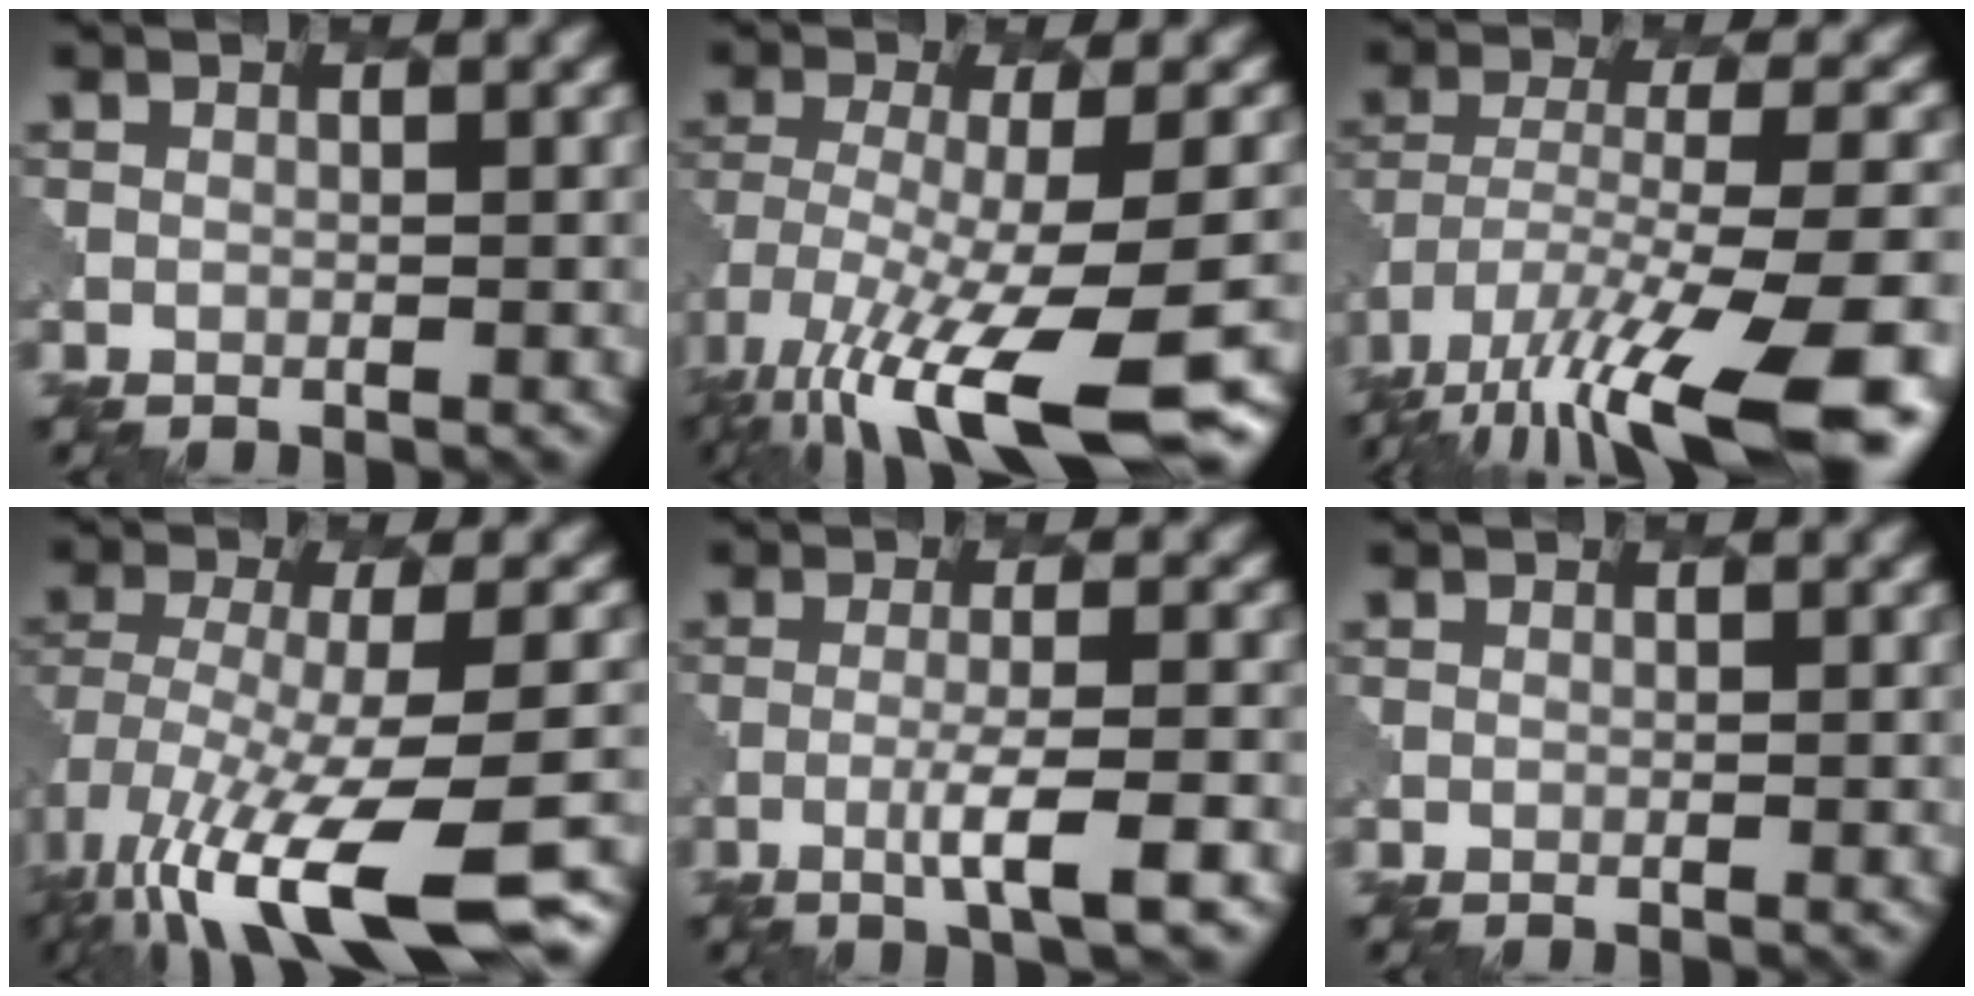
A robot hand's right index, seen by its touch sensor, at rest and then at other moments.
{"total": 12.8, "force": [-7.4, 3.4, 9.9], "torque": [-0.205, -0.025, -0.112]}
{"total": 14.6, "force": [-10.1, 3.6, 9.9], "torque": [-0.196, -0.027, -0.149]}
{"total": 14.1, "force": [-8.3, 4.6, 10.5], "torque": [-0.216, -0.026, -0.107]}
{"total": 3.8, "force": [-1.3, 0.3, 3.5], "torque": [-0.056, 0.006, -0.034]}
{"total": 0.0}